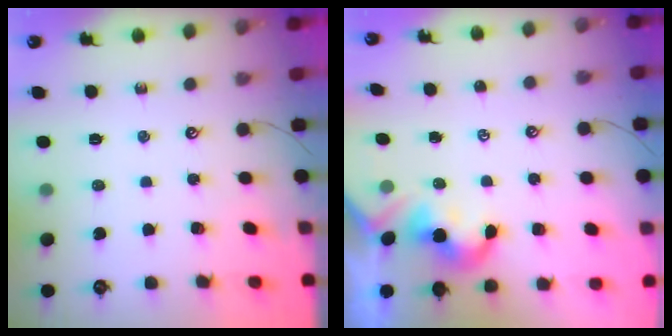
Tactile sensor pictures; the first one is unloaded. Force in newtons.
{"total": 2.1, "press": 2.1, "slide": 0.3}